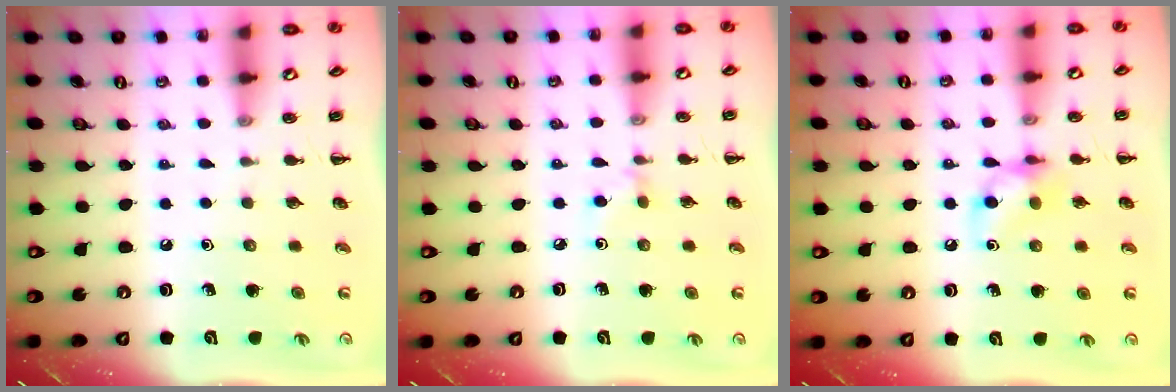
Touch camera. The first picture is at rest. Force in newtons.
{"total": 3.3, "press": 3.1, "slide": 1.2}
{"total": 8.7, "press": 8.7, "slide": 0.5}